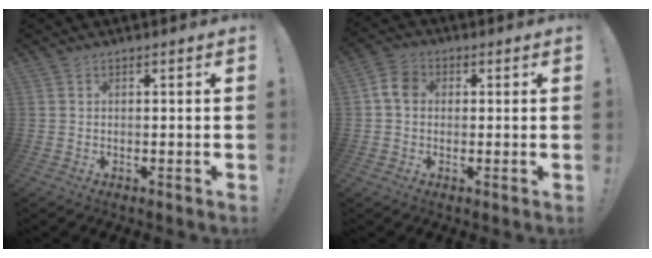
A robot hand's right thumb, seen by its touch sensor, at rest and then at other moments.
{"total": 6.0, "force": [0.6, 4.6, 3.7], "torque": [-0.059, 0.015, 0.016]}